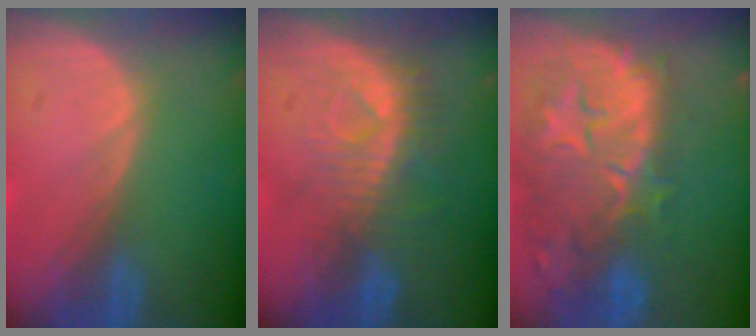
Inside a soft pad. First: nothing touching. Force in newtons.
{"total": 8.0, "press": 7.2, "slide": 3.5}
{"total": 12.7, "press": 11.4, "slide": 5.6}